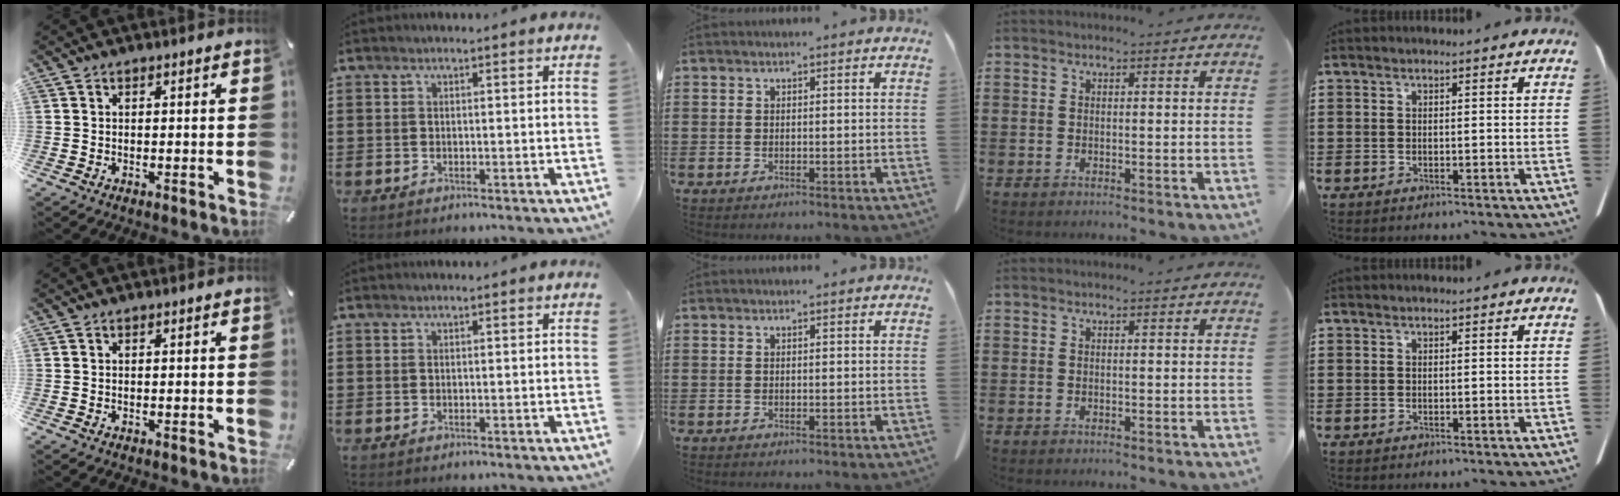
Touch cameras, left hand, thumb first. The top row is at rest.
{}